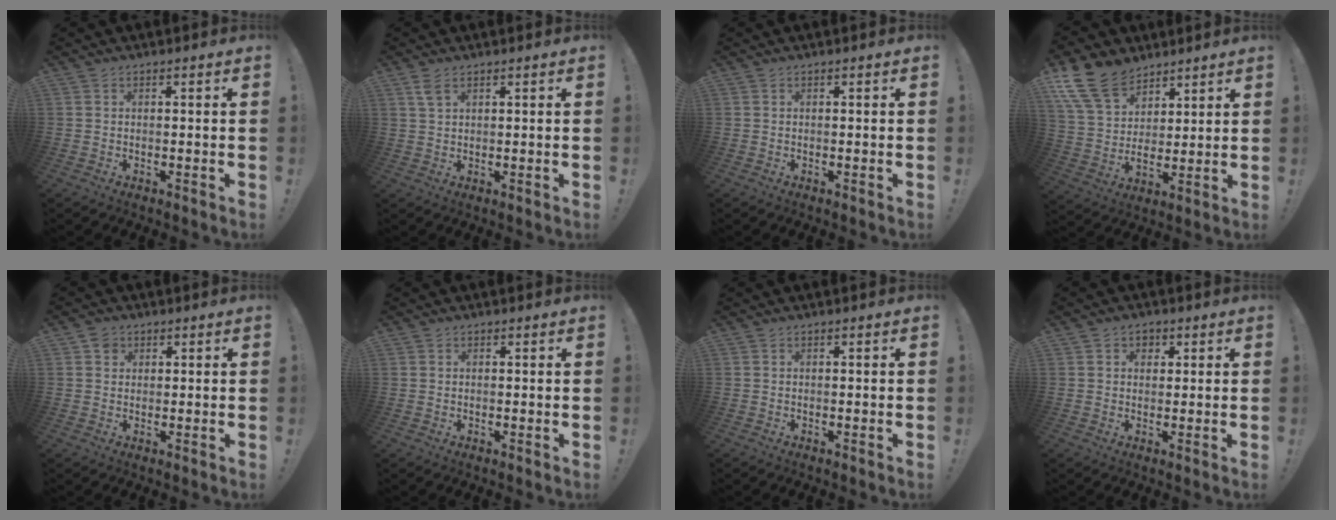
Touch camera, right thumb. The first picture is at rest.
{"total": 3.4, "force": [1.9, 1.6, 2.3], "torque": [-0.033, -0.007, 0.033]}
{"total": 0.0}
{"total": 16.3, "force": [10.6, 10.2, 7.2], "torque": [-0.134, -0.061, 0.206]}
{"total": 2.8, "force": [1.3, 2.4, 0.7], "torque": [-0.009, 0.000, 0.023]}
{"total": 1.4, "force": [0.5, 1.3, -0.1], "torque": [0.006, -0.002, 0.008]}
{"total": 0.0}
{"total": 3.2, "force": [1.1, 2.8, 1.2], "torque": [-0.012, -0.001, 0.018]}